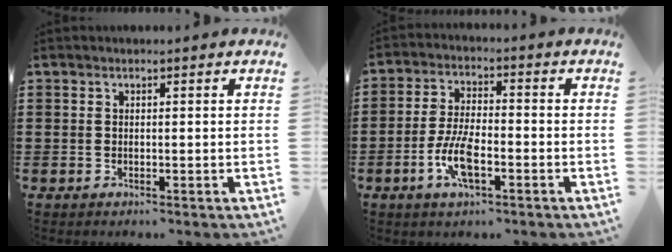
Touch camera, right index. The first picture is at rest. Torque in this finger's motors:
{"motor_torque": [2.14, 0.00, 0.45, 0.13]}